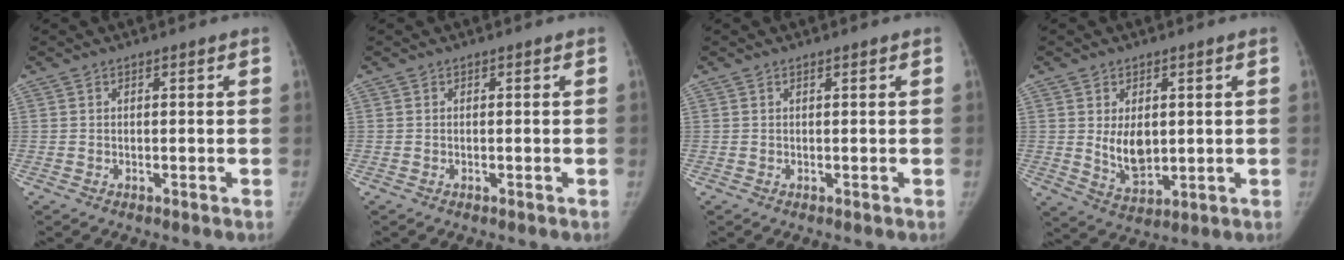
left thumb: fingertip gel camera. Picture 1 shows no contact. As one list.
[{"total": 0.0}, {"total": 0.0}, {"total": 7.2, "force": [1.0, 4.6, 5.5], "torque": [-0.069, -0.019, 0.031]}]